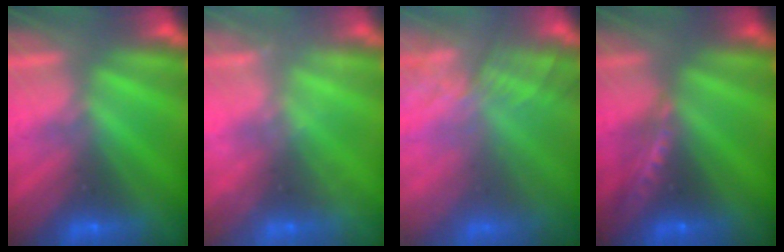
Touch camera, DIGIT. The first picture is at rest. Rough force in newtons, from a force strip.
{"total": 2.2}
{"total": 9.0}
{"total": 3.9}